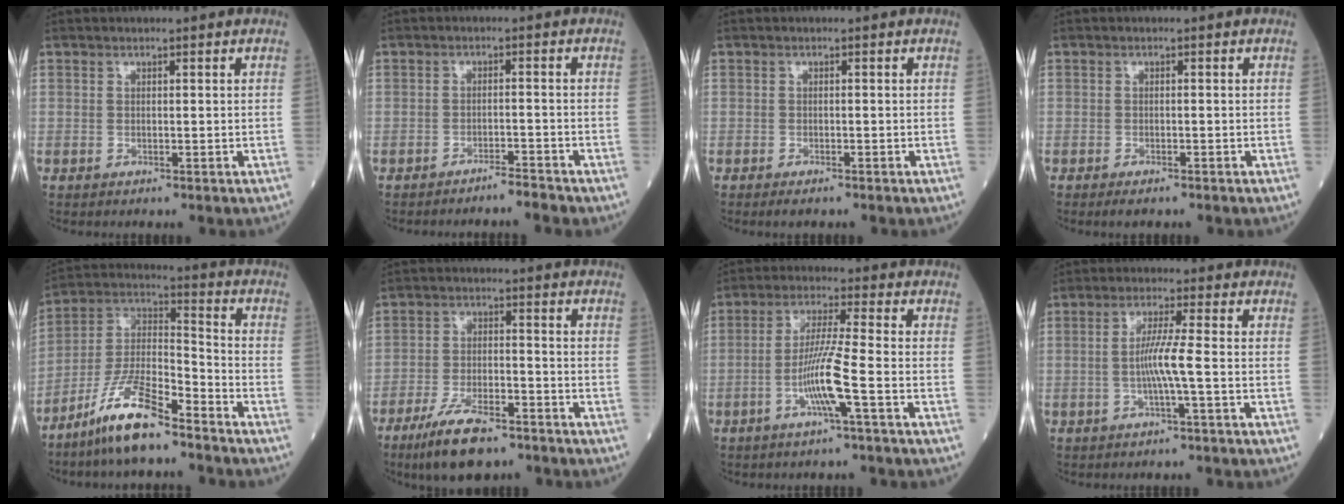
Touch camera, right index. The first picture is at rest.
{"total": 2.6, "force": [-2.5, -0.1, 0.6], "torque": [-0.008, -0.004, -0.039]}
{"total": 1.6, "force": [-1.2, 0.3, 0.9], "torque": [-0.016, -0.002, -0.017]}
{"total": 1.7, "force": [-1.3, 0.4, 1.0], "torque": [-0.018, -0.002, -0.018]}
{"total": 12.6, "force": [-9.2, 2.1, 8.3], "torque": [-0.170, -0.002, -0.178]}
{"total": 9.8, "force": [-7.1, 2.7, 6.2], "torque": [-0.120, -0.014, -0.126]}
{"total": 7.8, "force": [-2.9, -0.9, 7.1], "torque": [-0.142, -0.001, -0.060]}
{"total": 4.7, "force": [-0.9, -0.8, 4.5], "torque": [-0.089, 0.002, -0.019]}